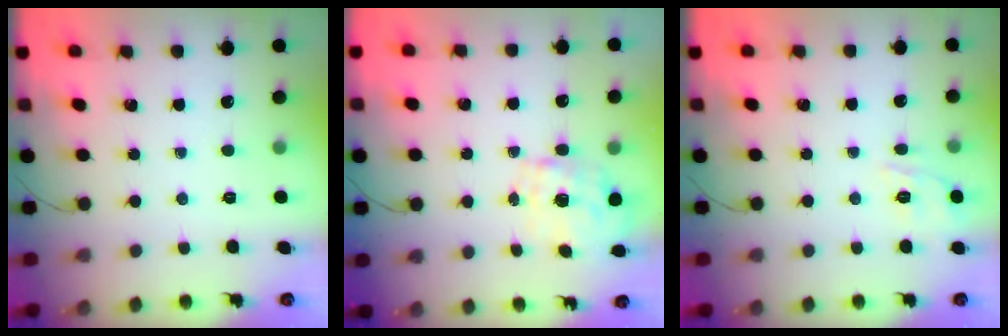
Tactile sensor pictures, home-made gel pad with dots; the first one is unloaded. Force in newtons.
{"total": 1.6, "press": 1.4, "slide": 0.7}
{"total": 8.4, "press": 8.3, "slide": 1.5}